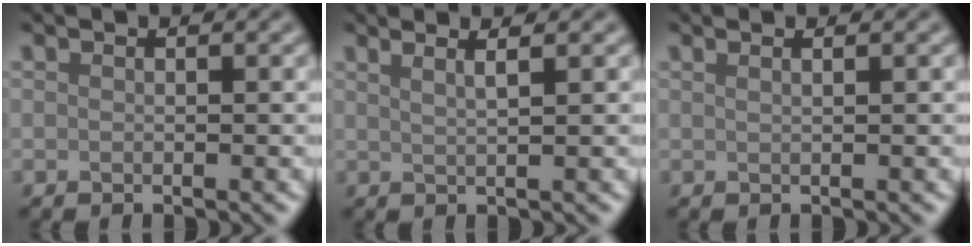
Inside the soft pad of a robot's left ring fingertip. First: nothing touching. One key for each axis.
{"total": 3.2, "fx": 1.9, "fy": 1.2, "fz": 2.2, "tx": -0.010, "ty": 0.013, "tz": -0.003}
{"total": 1.9, "fx": 1.1, "fy": 0.9, "fz": 1.3, "tx": 0.001, "ty": -0.003, "tz": -0.007}